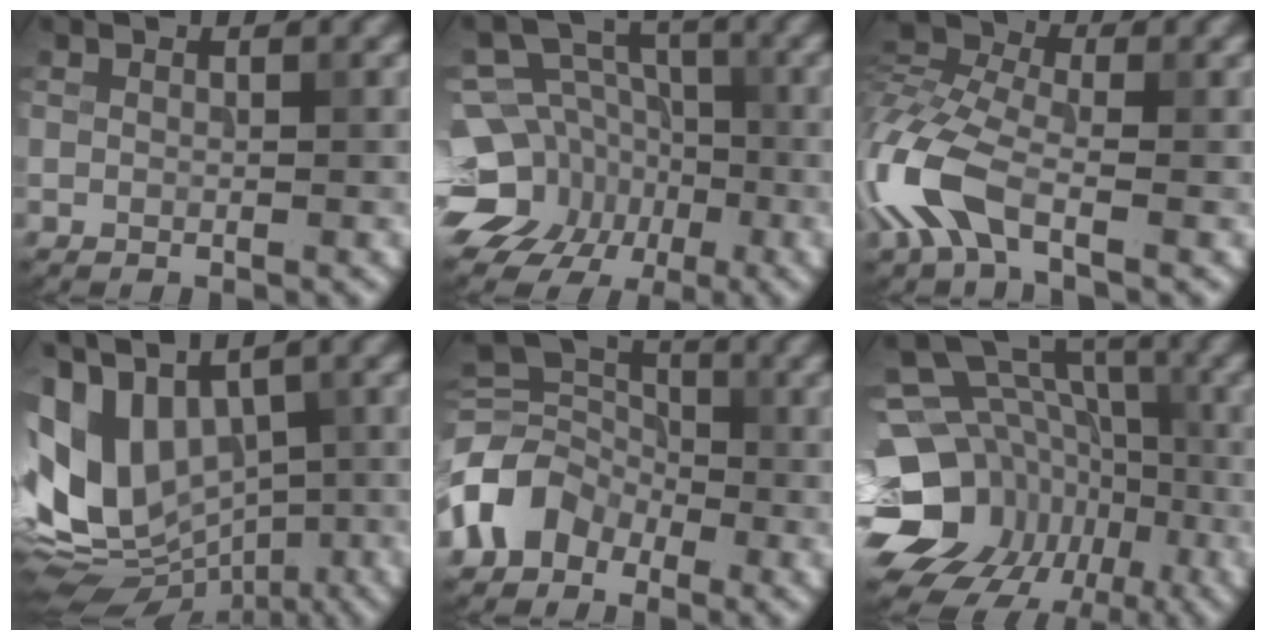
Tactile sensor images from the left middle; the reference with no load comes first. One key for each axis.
{"total": 11.0, "fx": -5.7, "fy": 9.0, "fz": 2.9, "tx": -0.047, "ty": -0.009, "tz": -0.099}
{"total": 7.5, "fx": -3.1, "fy": 3.8, "fz": 5.7, "tx": -0.141, "ty": 0.005, "tz": -0.084}
{"total": 14.1, "fx": 0.1, "fy": 9.2, "fz": 10.7, "tx": -0.184, "ty": 0.005, "tz": 0.027}
{"total": 5.0, "fx": -2.5, "fy": 3.8, "fz": 2.0, "tx": -0.034, "ty": 0.005, "tz": -0.068}
{"total": 15.2, "fx": -5.2, "fy": 12.6, "fz": 6.8, "tx": -0.153, "ty": -0.004, "tz": -0.073}